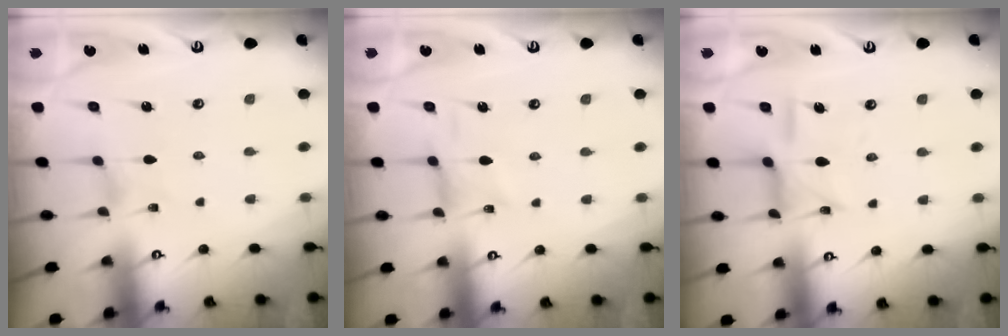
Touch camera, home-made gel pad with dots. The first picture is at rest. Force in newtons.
{"total": 1.6, "press": 1.5, "slide": 0.3}
{"total": 9.8, "press": 9.8, "slide": 0.9}